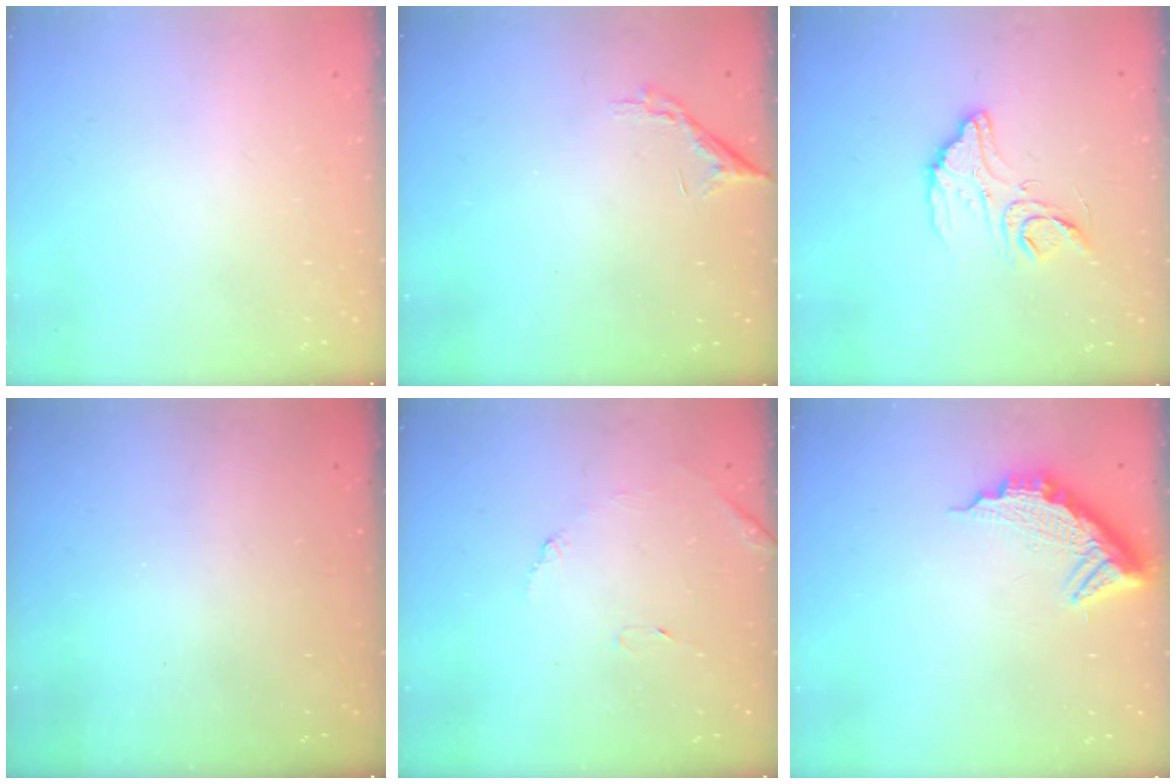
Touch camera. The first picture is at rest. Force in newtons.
{"total": 6.8, "press": 6.8, "slide": 0.4}
{"total": 13.1, "press": 13.1, "slide": 0.8}
{"total": 3.0, "press": 3.0, "slide": 0.1}
{"total": 7.4, "press": 7.4, "slide": 0.4}
{"total": 12.7, "press": 12.7, "slide": 0.8}